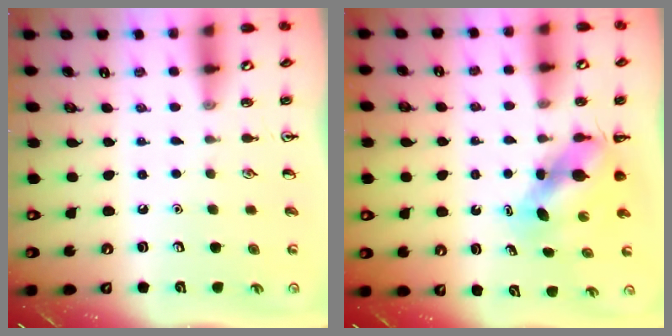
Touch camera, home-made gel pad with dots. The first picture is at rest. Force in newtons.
{"total": 6.1, "press": 6.0, "slide": 1.1}